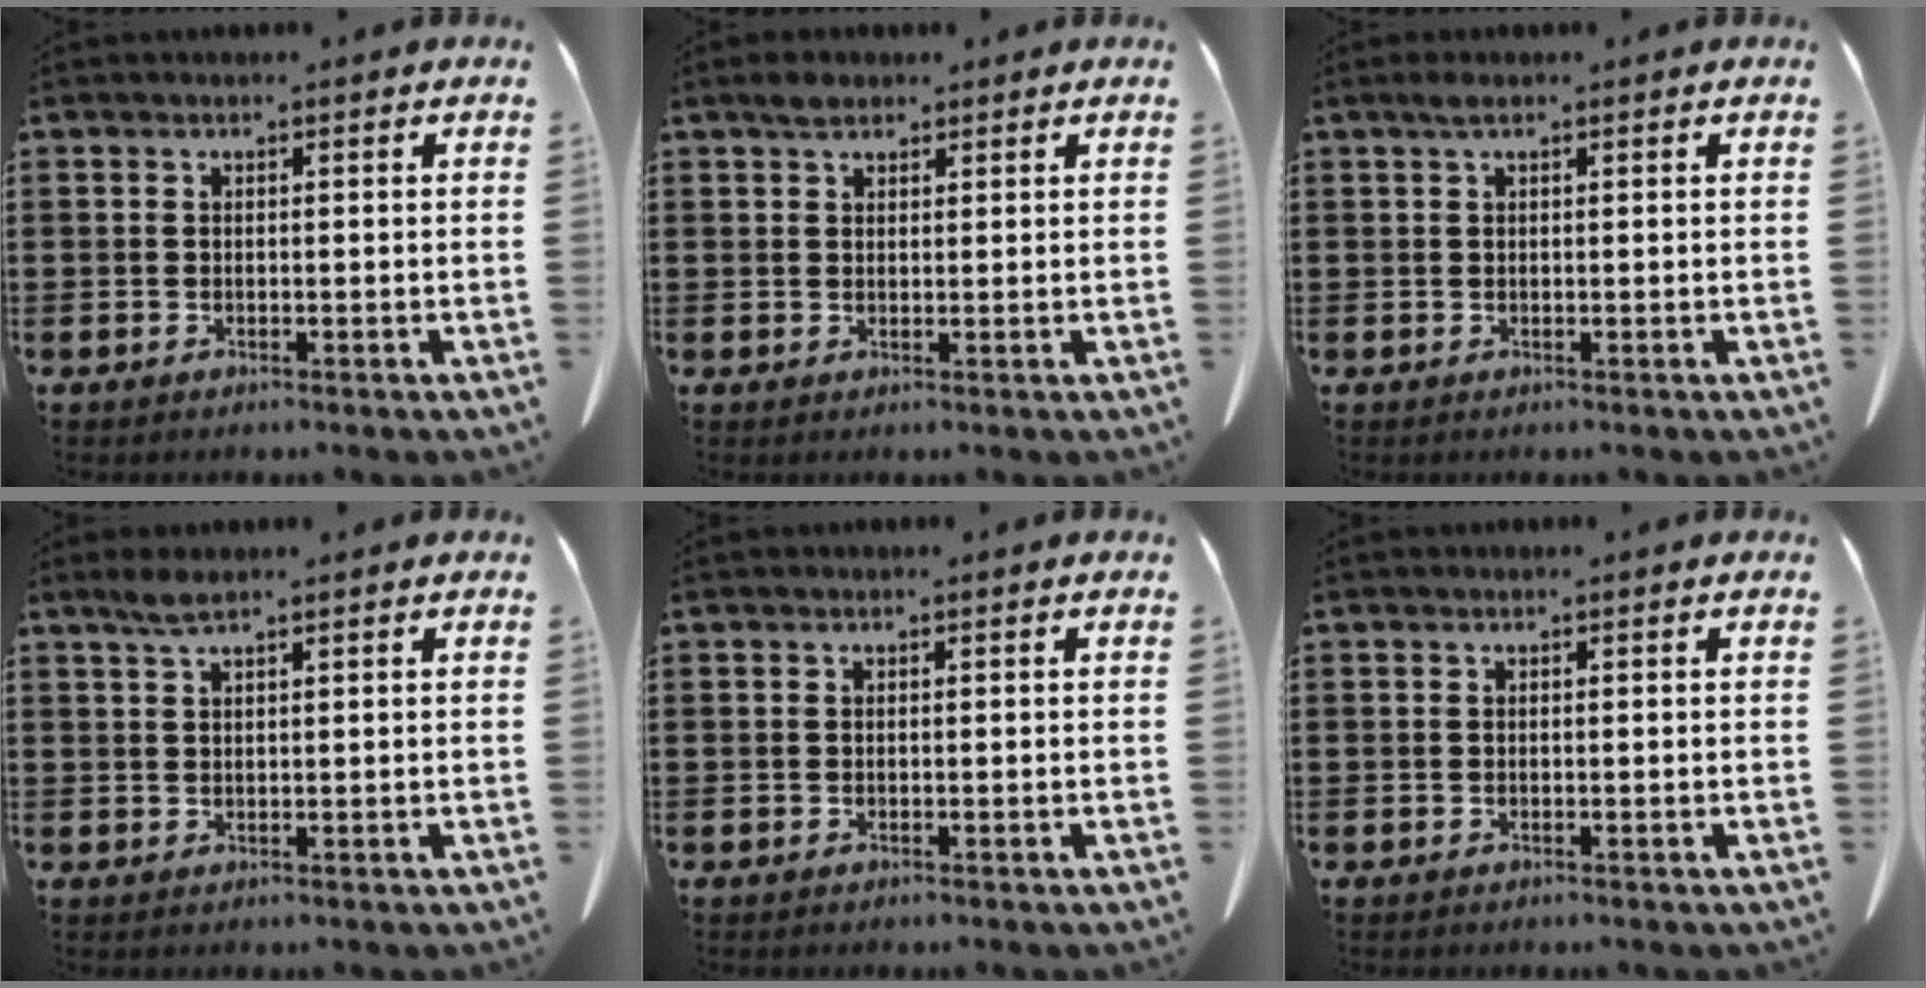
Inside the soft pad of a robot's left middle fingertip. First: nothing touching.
{"total": 2.0, "force": [1.5, 1.1, 0.9], "torque": [-0.013, 0.001, 0.027]}
{"total": 1.2, "force": [0.6, 0.3, 1.0], "torque": [-0.021, 0.004, 0.009]}
{"total": 2.4, "force": [1.6, 0.3, 1.7], "torque": [-0.036, 0.002, 0.030]}
{"total": 0.0}
{"total": 0.0}